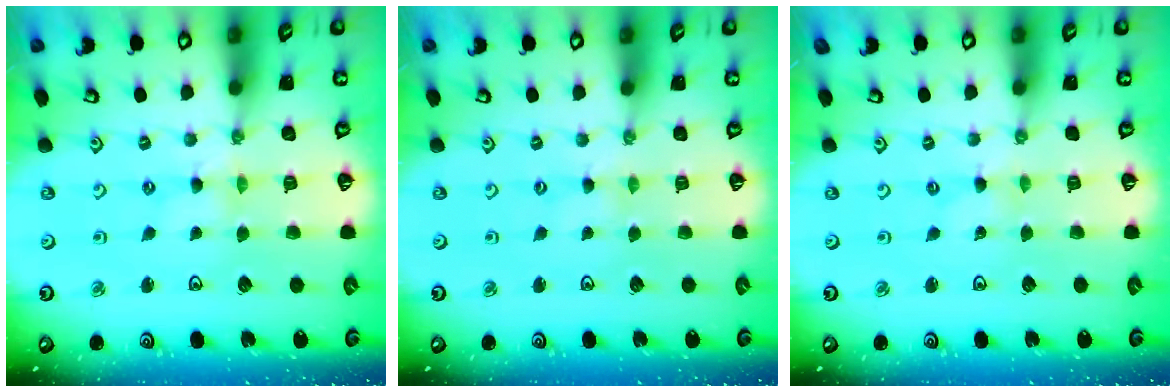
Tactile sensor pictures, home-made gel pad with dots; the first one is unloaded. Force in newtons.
{"total": 0.7, "press": 0.7, "slide": 0.1}
{"total": 0.0}